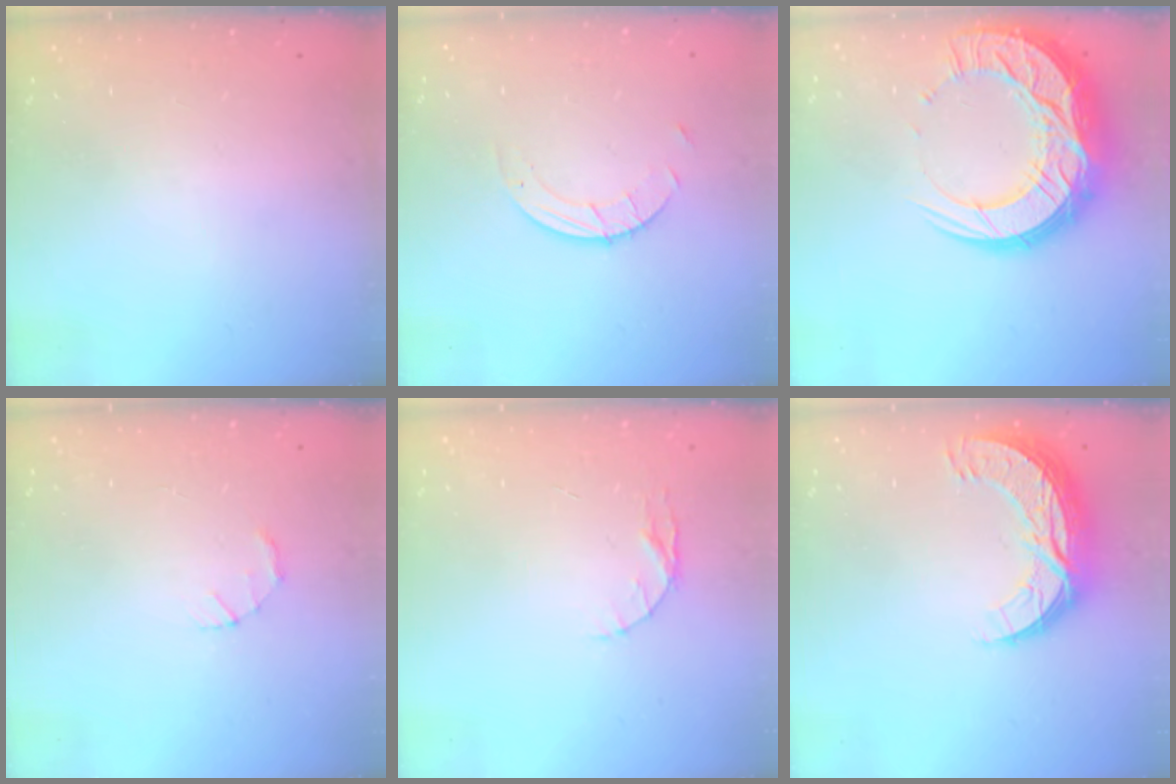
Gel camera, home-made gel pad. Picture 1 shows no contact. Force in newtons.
{"total": 3.1, "press": 3.1, "slide": 0.2}
{"total": 22.3, "press": 22.2, "slide": 1.9}
{"total": 1.4, "press": 1.3, "slide": 0.3}
{"total": 4.1, "press": 4.1, "slide": 0.5}
{"total": 10.7, "press": 10.7, "slide": 0.7}